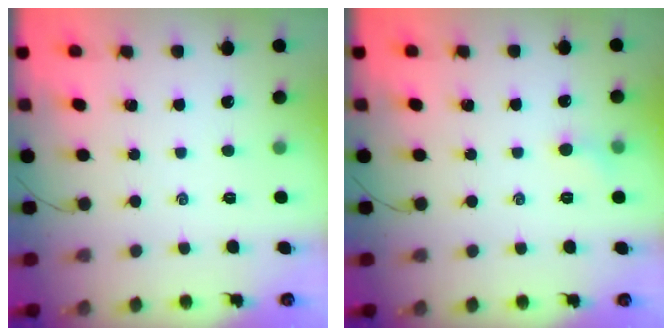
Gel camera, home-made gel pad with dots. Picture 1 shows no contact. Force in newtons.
{"total": 4.3, "press": 4.1, "slide": 1.5}